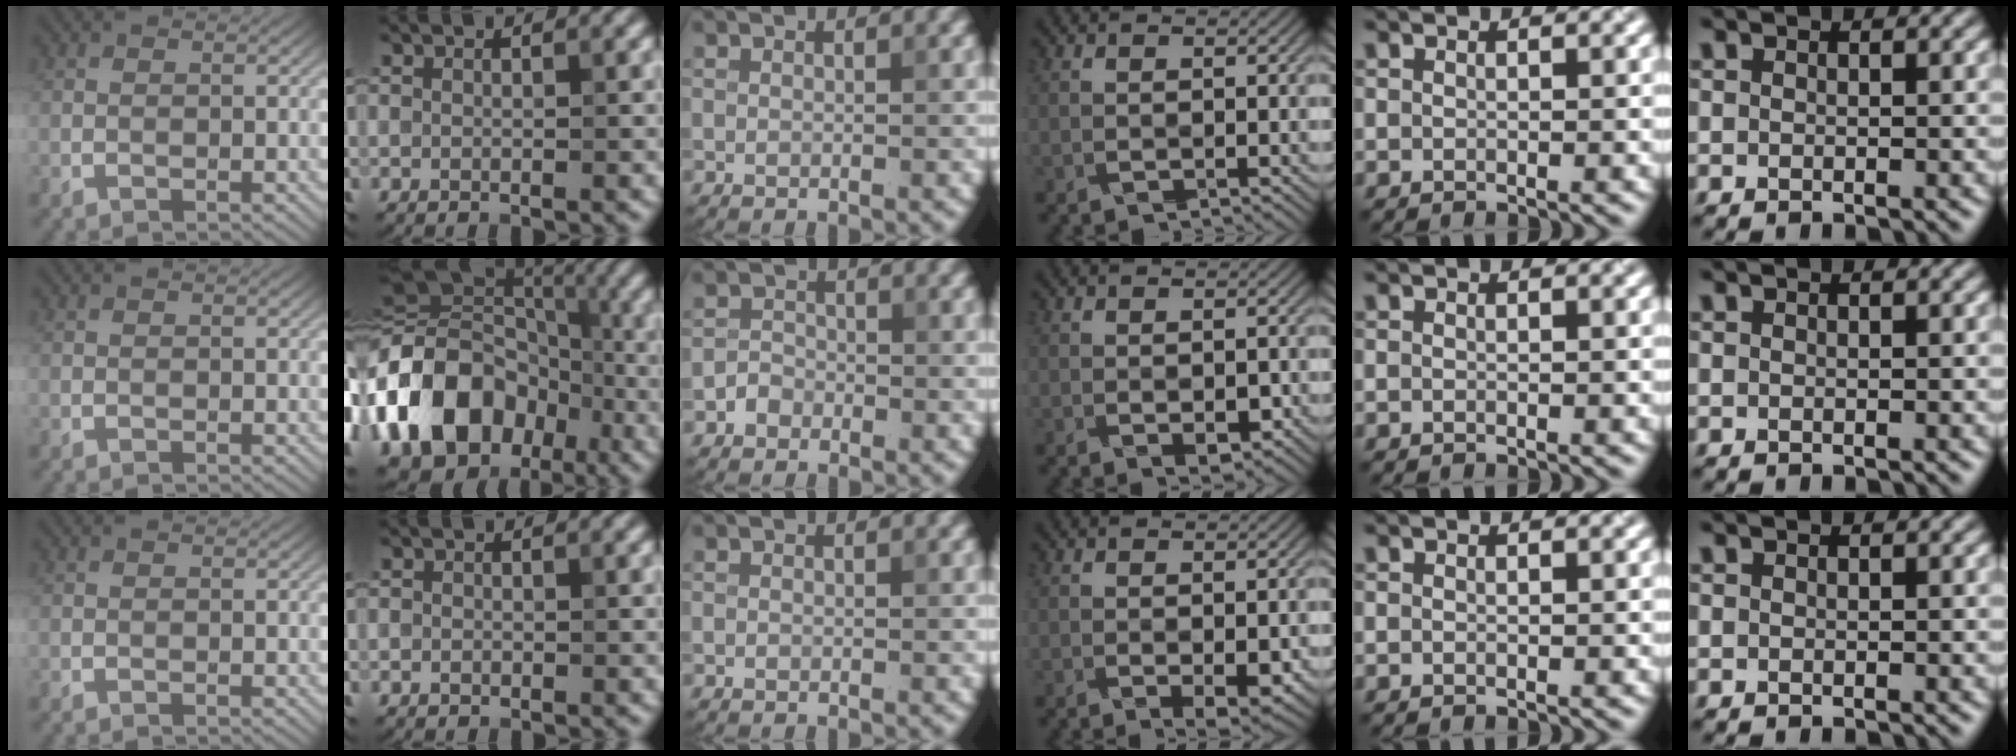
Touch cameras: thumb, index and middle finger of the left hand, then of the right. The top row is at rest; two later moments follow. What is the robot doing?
{"motion": "fold", "object": "napkin"}